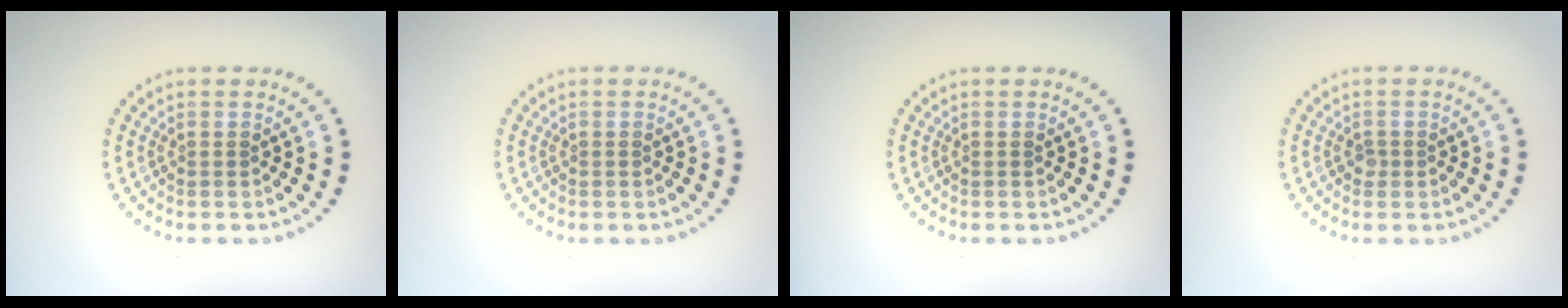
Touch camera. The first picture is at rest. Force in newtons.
{"total": 0.0}
{"total": 0.0}
{"total": 0.7, "press": 0.5, "slide": 0.5}